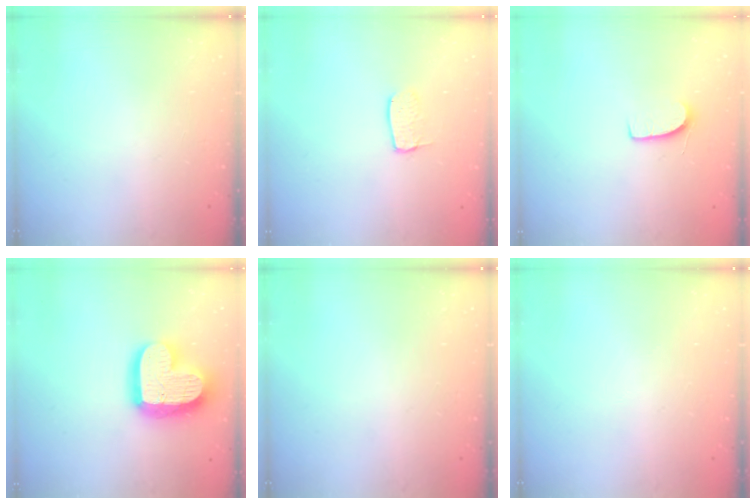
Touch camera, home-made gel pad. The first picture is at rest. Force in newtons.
{"total": 5.5, "press": 5.5, "slide": 0.2}
{"total": 7.1, "press": 7.1, "slide": 0.5}
{"total": 19.0, "press": 19.0, "slide": 1.6}
{"total": 0.0}
{"total": 0.0}